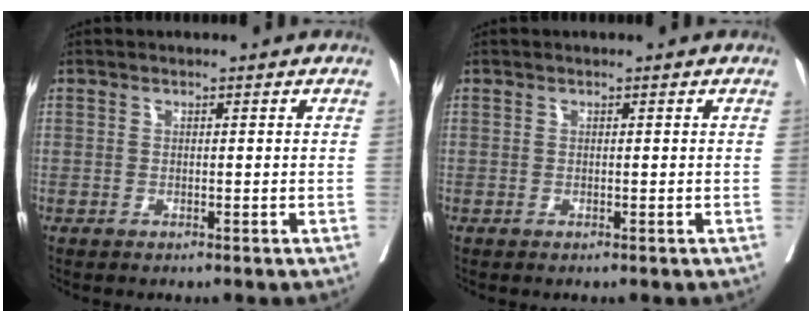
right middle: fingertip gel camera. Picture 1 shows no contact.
{"total": 0.0}